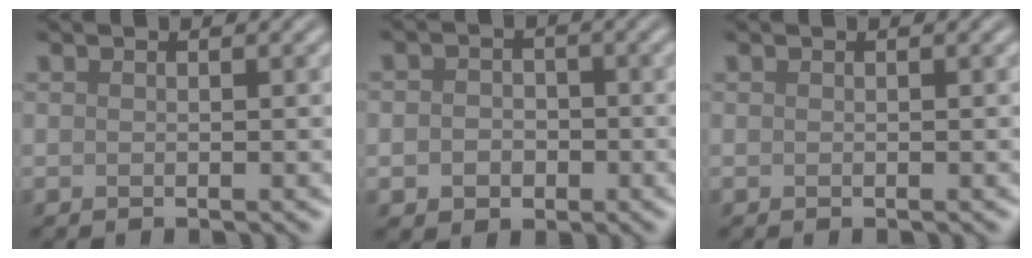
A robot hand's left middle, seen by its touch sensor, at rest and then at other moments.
{"total": 3.0, "force": [-0.6, 2.6, 1.3], "torque": [-0.001, -0.003, -0.022]}
{"total": 0.0}